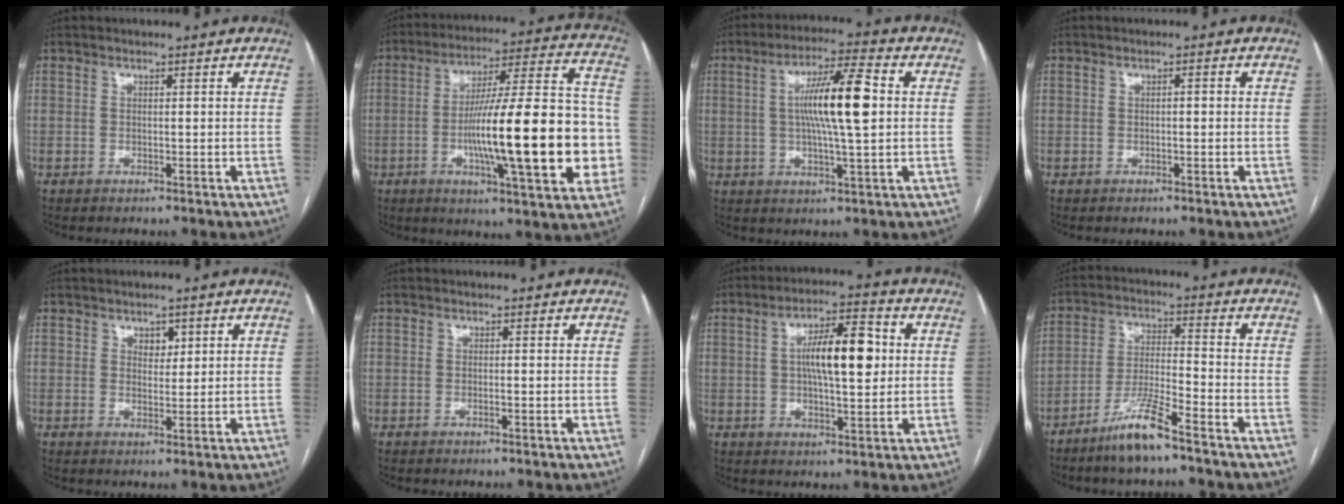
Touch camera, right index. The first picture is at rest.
{"total": 24.4, "force": [-4.7, 3.4, 23.8], "torque": [-0.318, 0.019, -0.066]}
{"total": 11.6, "force": [1.2, 0.9, 11.5], "torque": [-0.203, 0.010, 0.019]}
{"total": 0.7, "force": [-0.1, 0.2, 0.6], "torque": [-0.007, 0.003, -0.002]}
{"total": 2.3, "force": [1.2, 1.4, 1.3], "torque": [-0.015, 0.000, 0.019]}
{"total": 0.0}
{"total": 10.6, "force": [1.4, 3.0, 10.0], "torque": [-0.172, 0.021, 0.022]}
{"total": 8.2, "force": [-6.0, 0.1, 5.6], "torque": [-0.115, -0.019, -0.116]}